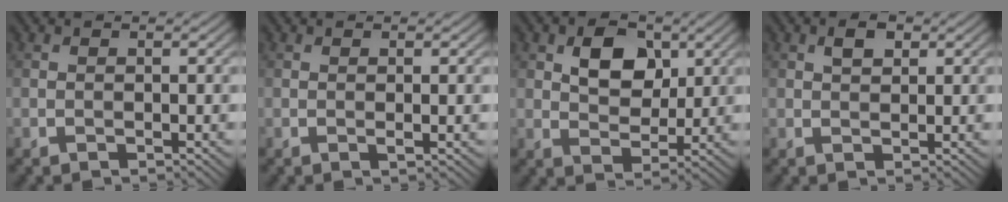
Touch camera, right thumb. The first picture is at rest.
{"total": 0.7, "force": [0.0, 0.0, 0.7], "torque": [-0.017, -0.001, -0.001]}
{"total": 6.4, "force": [2.4, 4.3, 4.1], "torque": [-0.073, -0.001, 0.035]}
{"total": 2.0, "force": [0.9, 1.1, 1.4], "torque": [-0.023, 0.004, 0.015]}